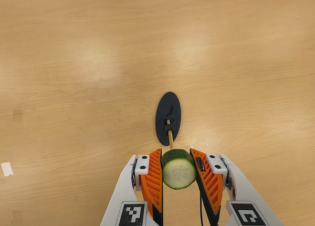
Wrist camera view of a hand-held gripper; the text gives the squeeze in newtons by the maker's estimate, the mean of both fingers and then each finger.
{"total": 10.7, "left": 9.7, "right": 11.7}